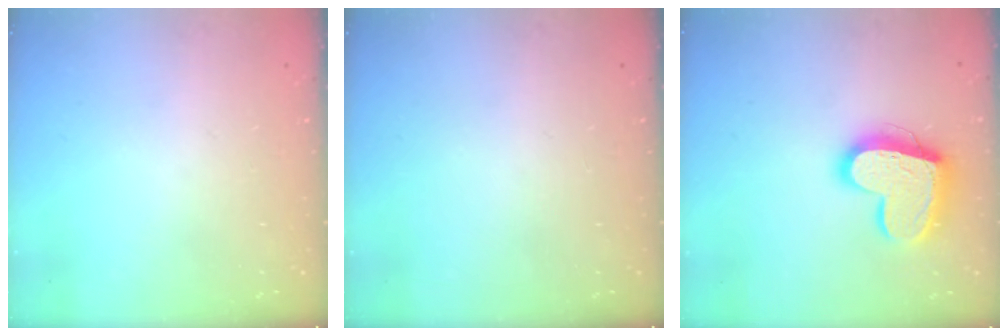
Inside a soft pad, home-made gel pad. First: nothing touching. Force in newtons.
{"total": 0.0}
{"total": 16.6, "press": 16.5, "slide": 1.4}